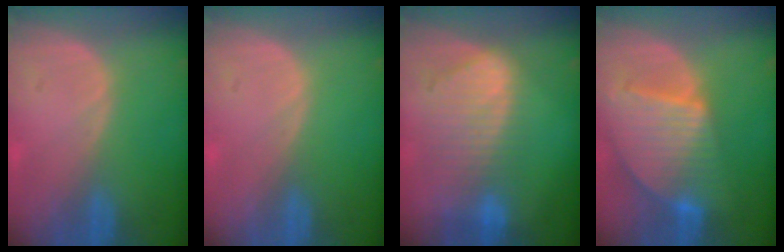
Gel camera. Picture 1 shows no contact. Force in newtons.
{"total": 0.0}
{"total": 9.2, "press": 8.1, "slide": 4.3}
{"total": 9.6, "press": 8.2, "slide": 4.8}